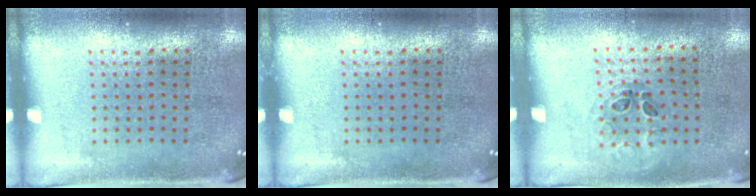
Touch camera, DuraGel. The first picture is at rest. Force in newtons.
{"total": 0.0}
{"total": 1.0, "press": 0.7, "slide": 0.6}